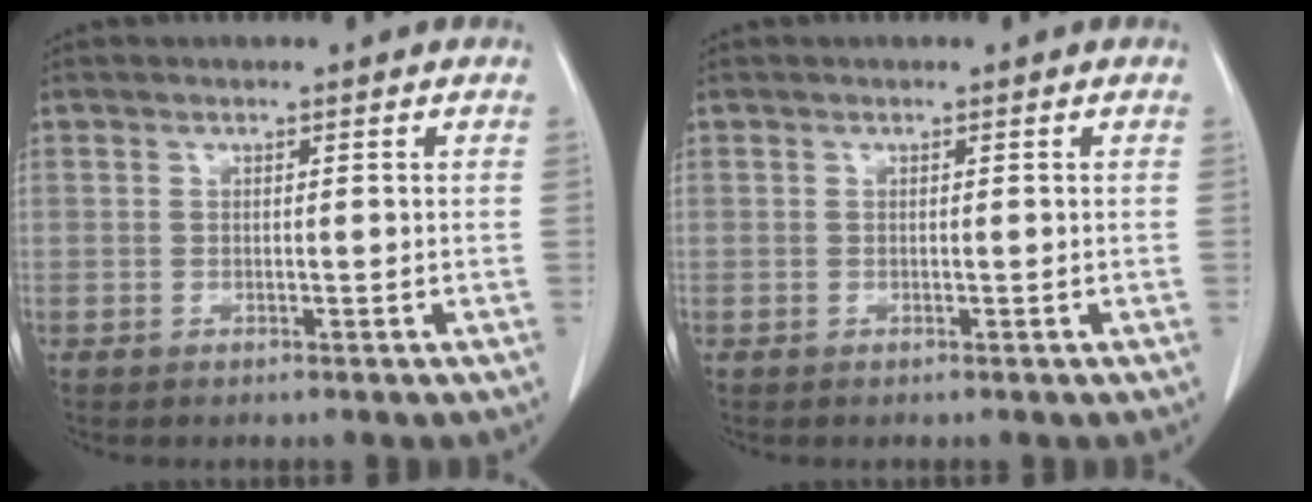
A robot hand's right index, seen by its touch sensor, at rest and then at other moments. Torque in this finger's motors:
{"motor_torque": [0.00, 0.00, 0.00, -0.01]}